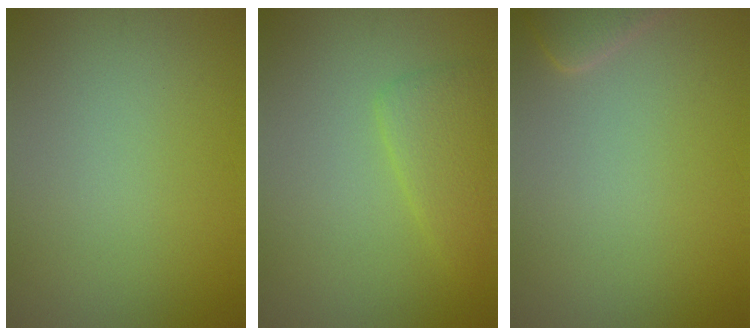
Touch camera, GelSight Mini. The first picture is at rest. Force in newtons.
{"total": 2.7, "press": 2.6, "slide": 0.3}
{"total": 2.3, "press": 2.2, "slide": 0.4}